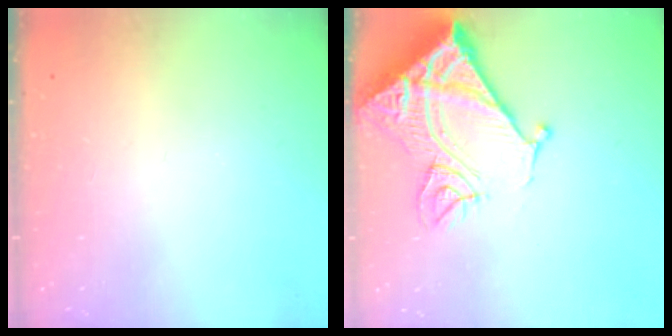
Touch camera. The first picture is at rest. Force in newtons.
{"total": 18.4, "press": 18.3, "slide": 2.4}